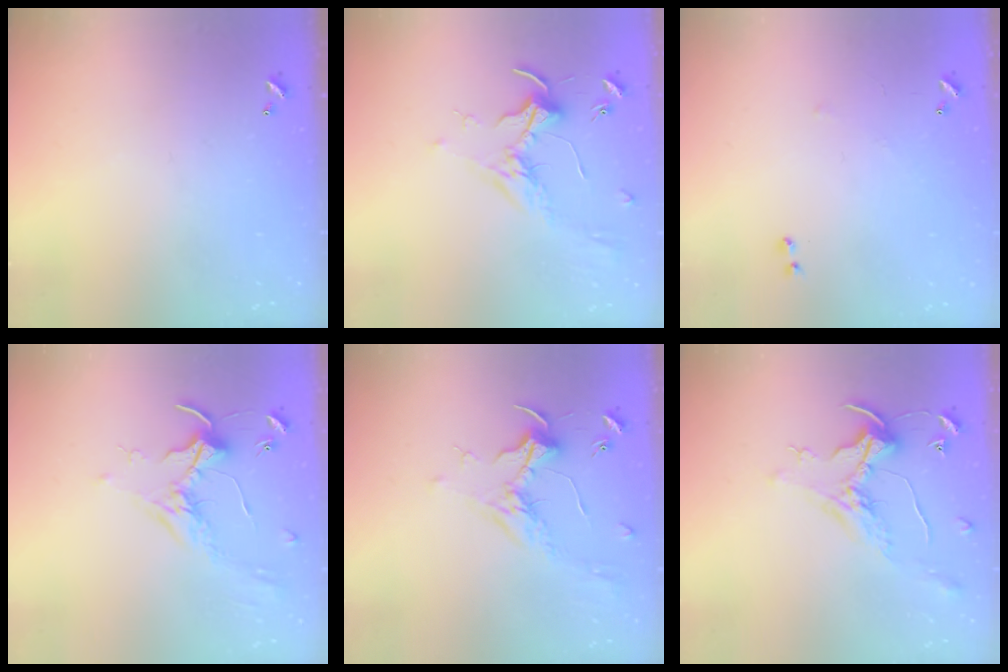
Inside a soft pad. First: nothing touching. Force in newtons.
{"total": 1.7, "press": 1.5, "slide": 0.7}
{"total": 7.7, "press": 7.7, "slide": 0.8}
{"total": 1.7, "press": 1.7, "slide": 0.4}
{"total": 1.8, "press": 1.6, "slide": 0.8}
{"total": 0.8, "press": 0.0, "slide": 0.8}